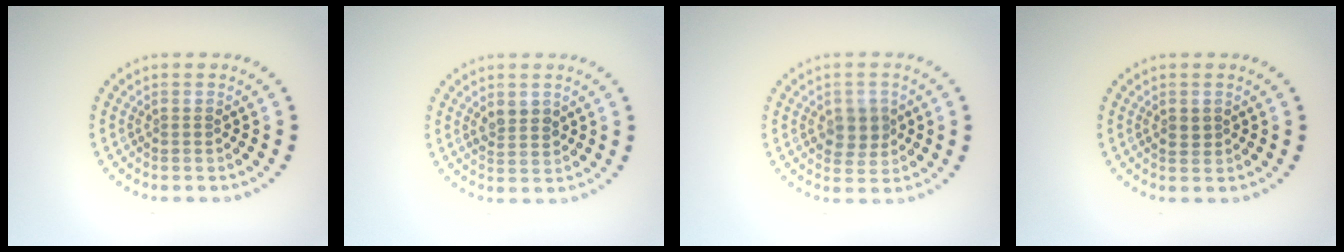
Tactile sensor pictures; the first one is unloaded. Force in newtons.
{"total": 1.9, "press": 1.8, "slide": 0.6}
{"total": 2.6, "press": 2.5, "slide": 0.8}
{"total": 1.2, "press": 1.2, "slide": 0.2}